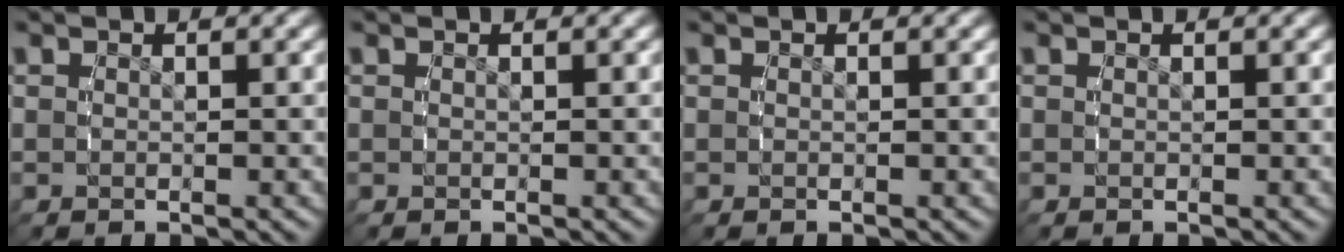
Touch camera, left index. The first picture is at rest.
{"total": 0.0}
{"total": 0.0}
{"total": 0.0}